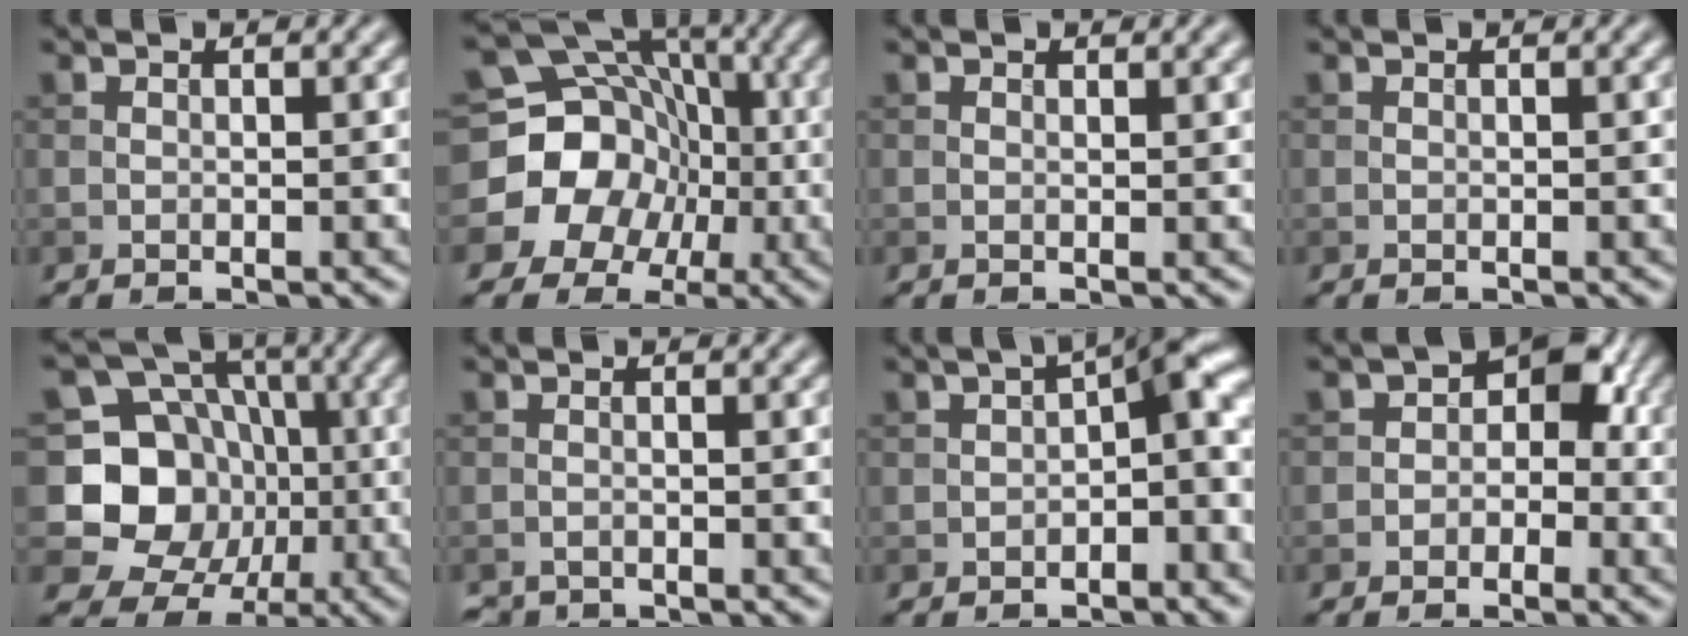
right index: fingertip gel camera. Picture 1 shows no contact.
{"total": 15.3, "force": [-2.0, 14.2, 5.3], "torque": [-0.126, 0.007, -0.058]}
{"total": 0.6, "force": [0.5, 0.2, 0.3], "torque": [-0.004, -0.001, 0.007]}
{"total": 0.0}
{"total": 11.1, "force": [-1.1, 10.0, 4.8], "torque": [-0.081, -0.003, -0.053]}
{"total": 1.0, "force": [-1.0, 0.1, 0.0], "torque": [0.001, -0.004, -0.019]}
{"total": 5.2, "force": [-0.7, 2.3, 4.6], "torque": [-0.044, 0.020, -0.022]}
{"total": 3.6, "force": [-0.4, 2.9, 2.1], "torque": [0.000, 0.010, -0.018]}